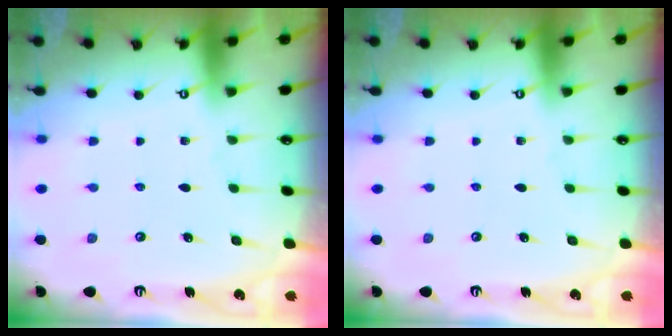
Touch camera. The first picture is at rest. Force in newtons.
{"total": 0.0}